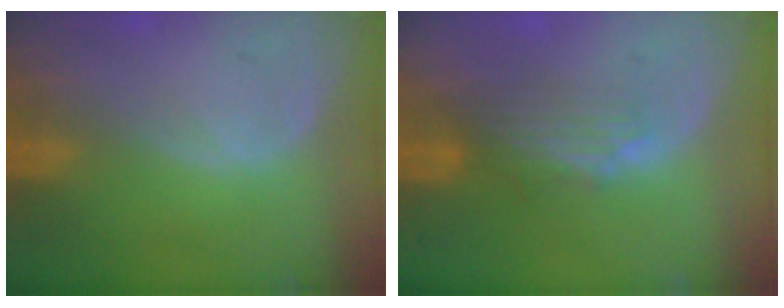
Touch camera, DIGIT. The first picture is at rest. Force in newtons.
{"total": 3.4, "press": 3.3, "slide": 0.9}